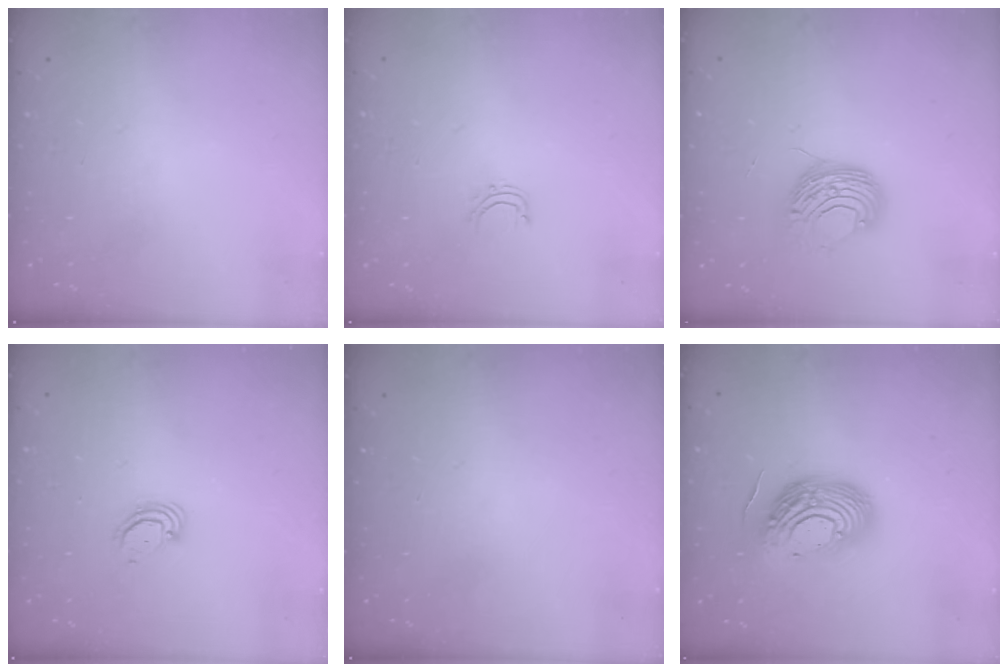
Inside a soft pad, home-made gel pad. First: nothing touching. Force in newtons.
{"total": 4.4, "press": 4.4, "slide": 0.3}
{"total": 9.7, "press": 9.7, "slide": 0.6}
{"total": 2.9, "press": 2.9, "slide": 0.3}
{"total": 0.0}
{"total": 15.0, "press": 14.9, "slide": 1.5}